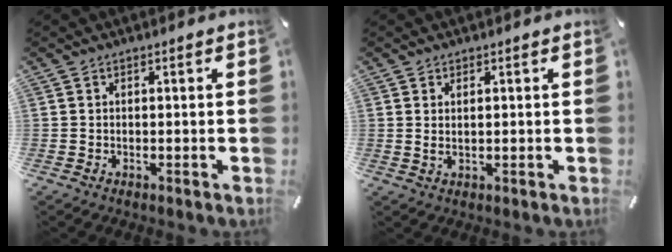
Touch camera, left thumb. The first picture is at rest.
{"total": 1.7, "force": [0.5, 0.6, 1.5], "torque": [-0.029, 0.002, 0.008]}